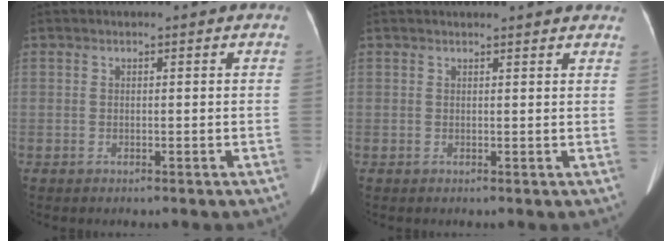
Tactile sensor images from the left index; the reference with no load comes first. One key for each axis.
{"total": 7.9, "fx": 7.4, "fy": 0.9, "fz": 2.5, "tx": -0.027, "ty": 0.017, "tz": 0.069}